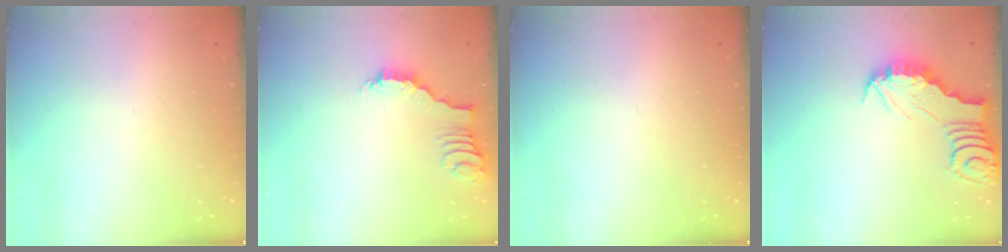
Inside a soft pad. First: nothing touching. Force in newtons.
{"total": 2.2, "press": 2.1, "slide": 0.4}
{"total": 0.0}
{"total": 3.0, "press": 2.9, "slide": 0.3}